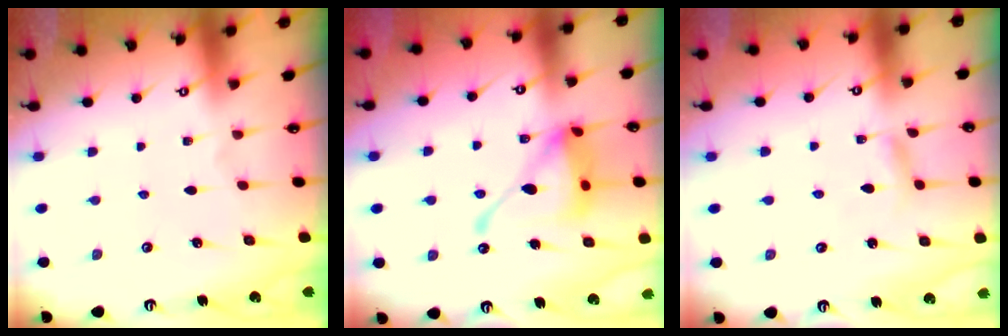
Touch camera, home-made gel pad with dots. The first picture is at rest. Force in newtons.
{"total": 16.1, "press": 16.0, "slide": 1.6}
{"total": 3.6, "press": 3.5, "slide": 0.3}